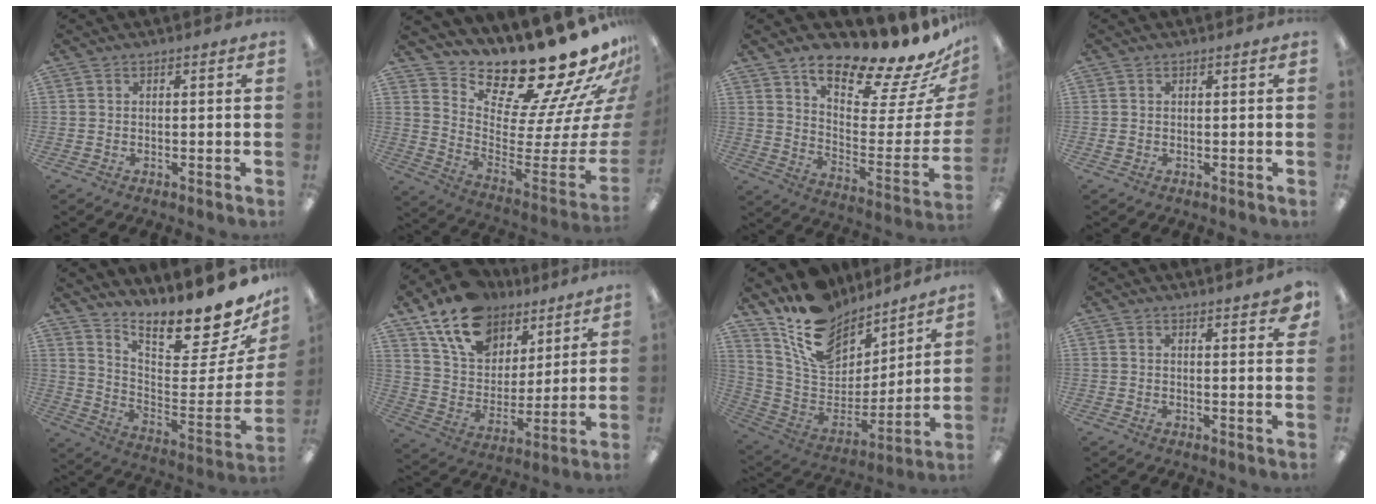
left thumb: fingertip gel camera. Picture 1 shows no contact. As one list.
[{"total": 22.1, "force": [19.1, 4.8, 10.0], "torque": [-0.112, -0.189, 0.331]}, {"total": 18.9, "force": [16.3, 4.0, 8.5], "torque": [-0.102, -0.145, 0.263]}, {"total": 0.6, "force": [0.1, 0.6, 0.3], "torque": [-0.005, 0.004, 0.001]}, {"total": 14.6, "force": [13.0, 1.7, 6.4], "torque": [-0.066, -0.135, 0.200]}, {"total": 17.2, "force": [12.2, 10.3, 6.4], "torque": [-0.130, -0.066, 0.229]}, {"total": 17.4, "force": [12.4, 10.1, 6.9], "torque": [-0.140, -0.086, 0.229]}, {"total": 3.3, "force": [2.8, 0.3, 1.7], "torque": [-0.016, -0.018, 0.045]}]